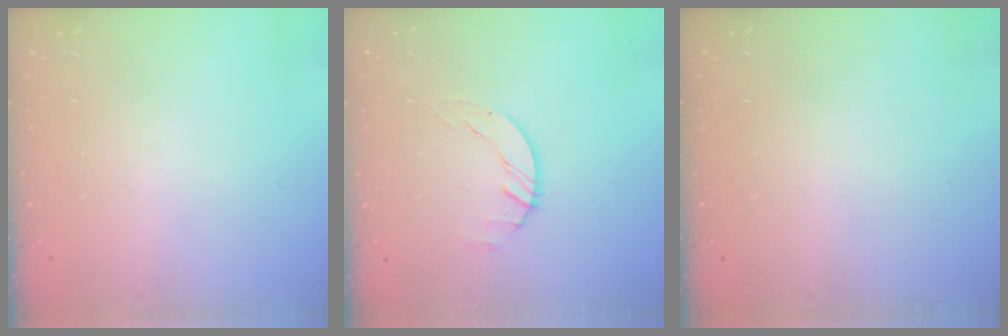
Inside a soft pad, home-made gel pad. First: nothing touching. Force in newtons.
{"total": 1.5, "press": 1.4, "slide": 0.3}
{"total": 0.0}